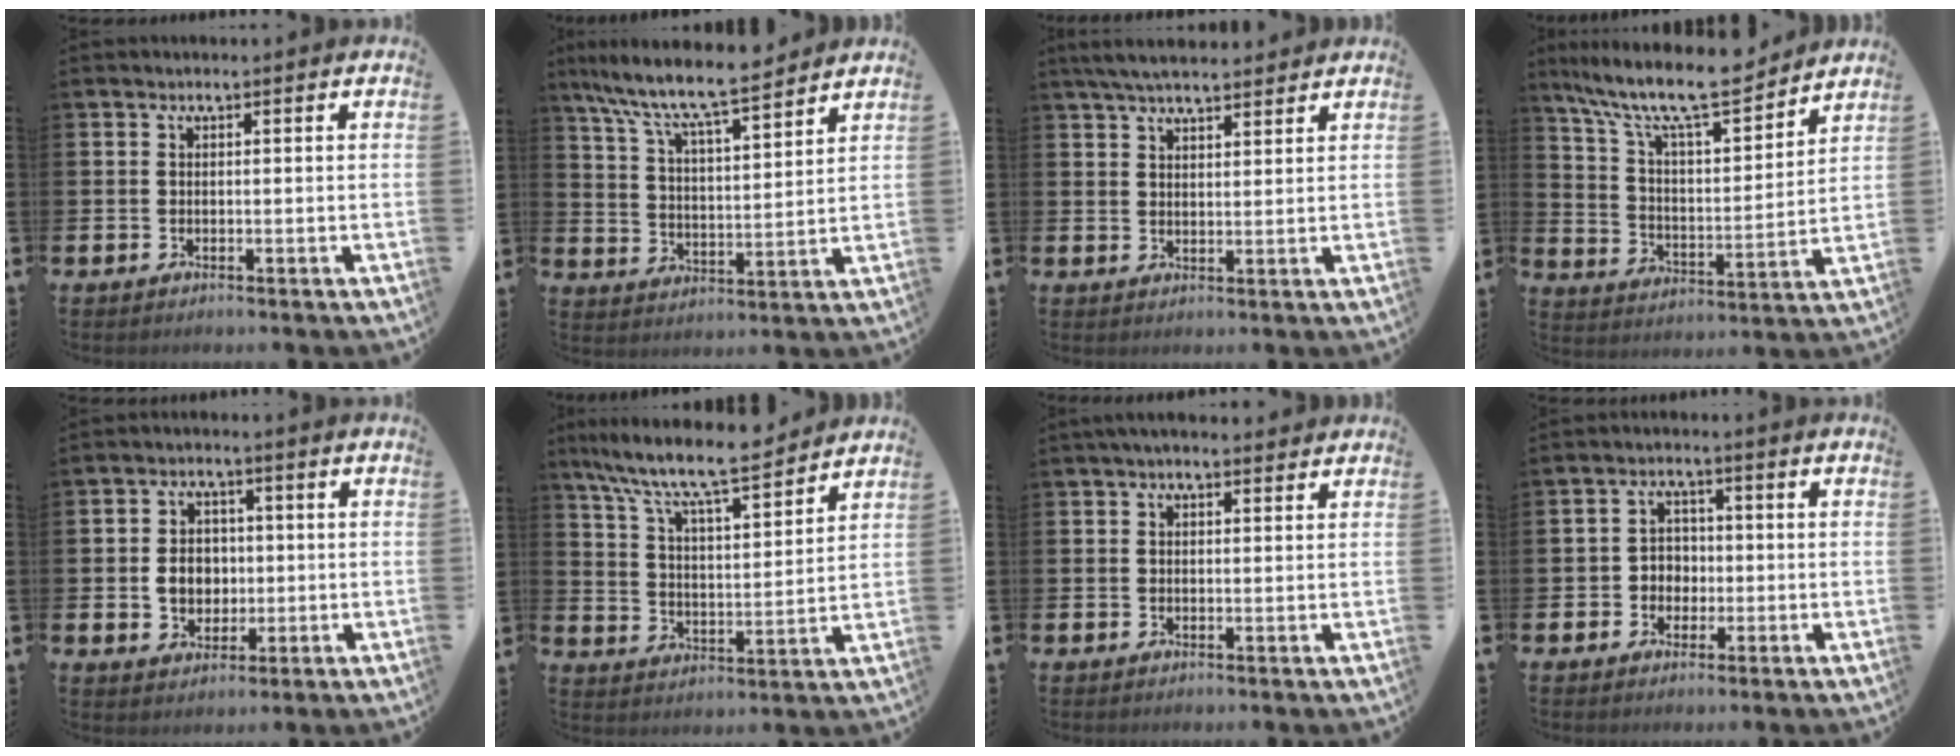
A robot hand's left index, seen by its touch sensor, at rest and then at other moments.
{"total": 8.6, "force": [8.0, 0.6, 3.0], "torque": [-0.096, -0.058, 0.138]}
{"total": 5.1, "force": [4.8, 1.0, 1.5], "torque": [-0.037, -0.013, 0.088]}
{"total": 11.6, "force": [10.2, 2.0, 5.1], "torque": [-0.125, -0.069, 0.174]}
{"total": 4.8, "force": [-0.1, 4.1, 2.5], "torque": [-0.037, 0.006, -0.010]}
{"total": 9.1, "force": [8.4, 0.9, 3.2], "torque": [-0.095, -0.064, 0.143]}
{"total": 2.3, "force": [2.0, 0.7, 1.0], "torque": [-0.019, 0.001, 0.036]}
{"total": 3.0, "force": [-0.7, 2.7, 0.9], "torque": [-0.013, 0.002, -0.022]}